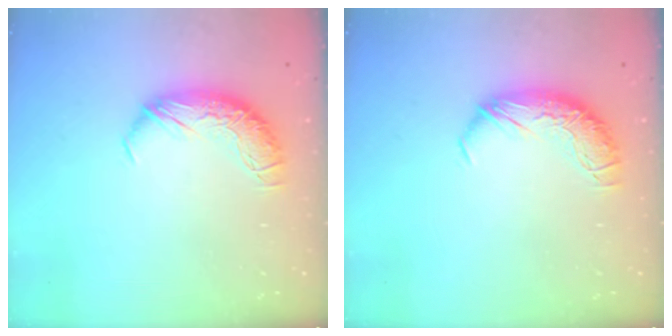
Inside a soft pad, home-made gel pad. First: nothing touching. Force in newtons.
{"total": 0.0}